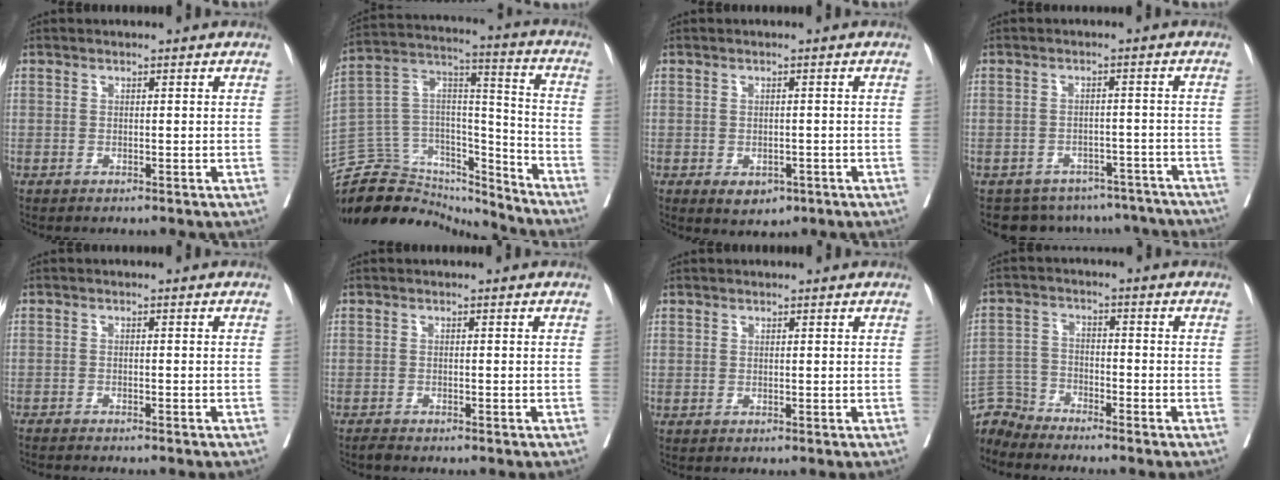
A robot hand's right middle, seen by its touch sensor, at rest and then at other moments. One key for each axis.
{"total": 22.7, "fx": -21.2, "fy": 6.4, "fz": 4.9, "tx": -0.121, "ty": 0.053, "tz": -0.344}
{"total": 3.4, "fx": -1.6, "fy": 2.2, "fz": 2.0, "tx": -0.024, "ty": -0.003, "tz": -0.013}
{"total": 13.1, "fx": -11.4, "fy": 6.1, "fz": 1.6, "tx": -0.019, "ty": 0.022, "tz": -0.122}
{"total": 3.7, "fx": -3.4, "fy": -0.6, "fz": 1.2, "tx": -0.020, "ty": -0.009, "tz": -0.058}
{"total": 1.1, "fx": -1.0, "fy": -0.2, "fz": 0.2, "tx": -0.013, "ty": -0.005, "tz": -0.020}
{"total": 0.9, "fx": 0.4, "fy": 0.8, "fz": 0.0, "tx": 0.010, "ty": 0.001, "tz": 0.003}
{"total": 5.5, "fx": -5.3, "fy": 0.3, "fz": -1.2, "tx": 0.019, "ty": 0.001, "tz": -0.107}